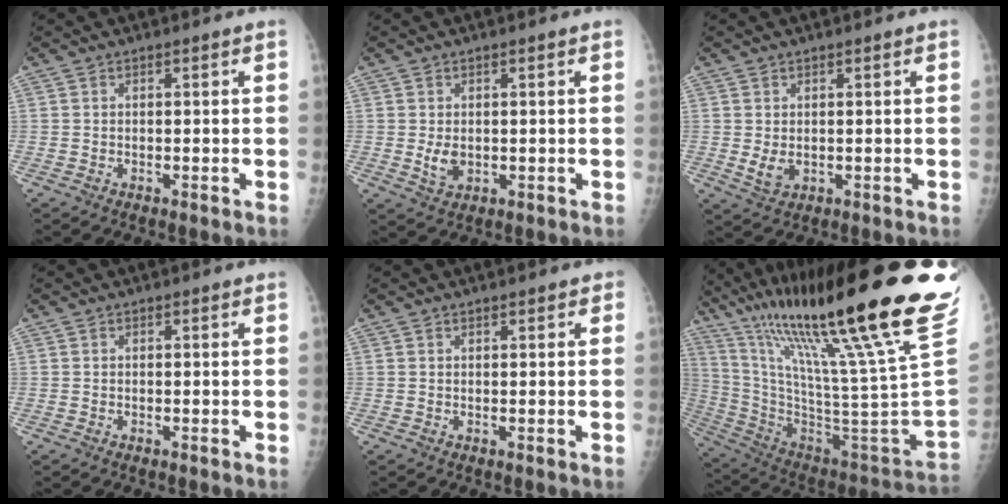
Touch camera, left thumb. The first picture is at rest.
{"total": 3.0, "force": [0.2, 1.9, 2.3], "torque": [-0.033, -0.008, 0.011]}
{"total": 2.9, "force": [0.3, 1.7, 2.3], "torque": [-0.036, -0.009, 0.014]}
{"total": 0.0}
{"total": 1.2, "force": [0.7, 0.5, 0.7], "torque": [-0.003, -0.001, 0.007]}
{"total": 39.2, "force": [25.3, 2.6, 29.8], "torque": [-0.445, -0.115, 0.415]}